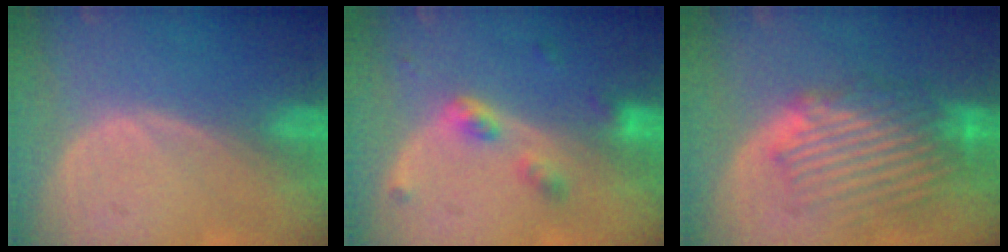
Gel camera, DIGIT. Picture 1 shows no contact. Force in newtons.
{"total": 4.2, "press": 4.2, "slide": 0.5}
{"total": 8.9, "press": 8.6, "slide": 2.2}